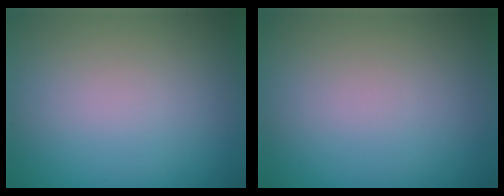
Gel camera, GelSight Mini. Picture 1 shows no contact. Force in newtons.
{"total": 0.0}